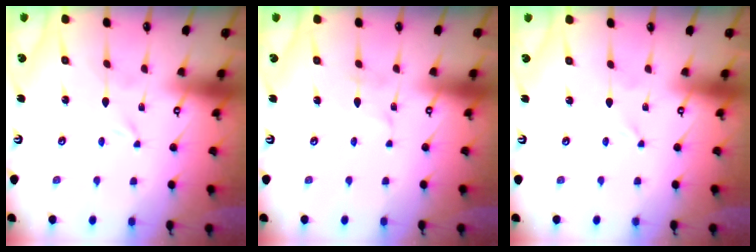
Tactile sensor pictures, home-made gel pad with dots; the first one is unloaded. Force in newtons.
{"total": 2.8, "press": 2.8, "slide": 0.2}
{"total": 0.0}